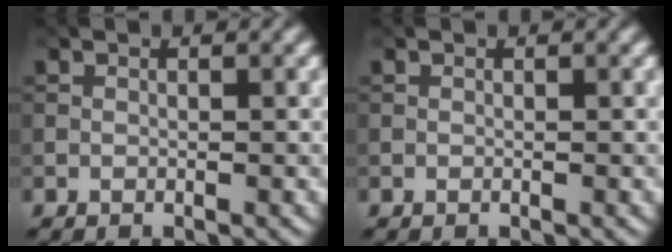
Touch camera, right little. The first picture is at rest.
{"total": 0.0}